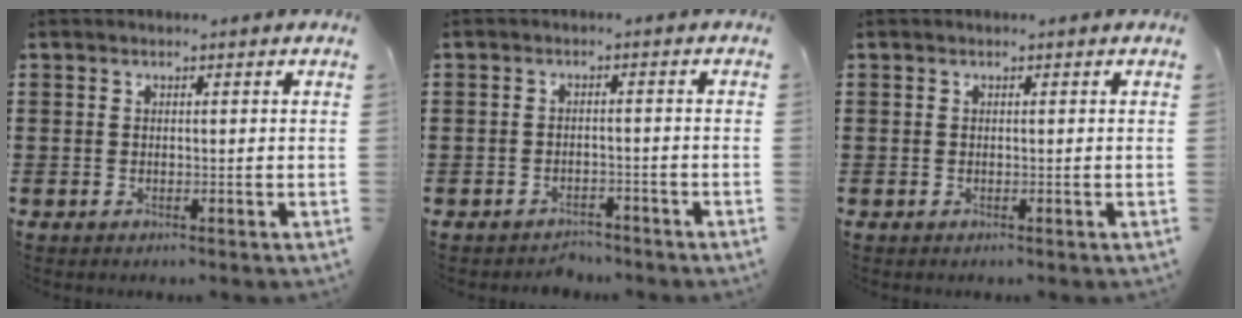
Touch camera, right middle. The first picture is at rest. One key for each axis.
{"total": 2.3, "fx": -2.2, "fy": 0.4, "fz": -0.3, "tx": -0.002, "ty": 0.001, "tz": -0.051}
{"total": 0.0}